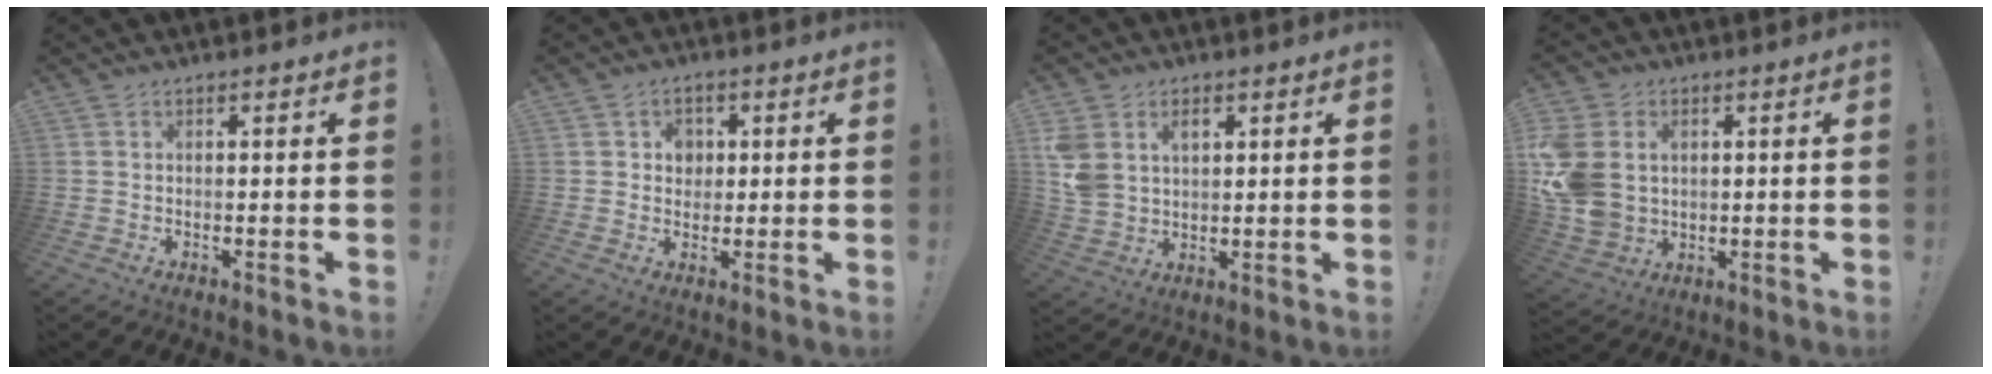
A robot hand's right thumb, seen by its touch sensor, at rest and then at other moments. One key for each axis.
{"total": 4.6, "fx": 1.0, "fy": 4.2, "fz": 1.6, "tx": -0.008, "ty": -0.004, "tz": 0.013}
{"total": 7.6, "fx": 3.3, "fy": 5.8, "fz": 3.6, "tx": -0.066, "ty": -0.014, "tz": 0.064}
{"total": 13.0, "fx": 2.3, "fy": 10.4, "fz": 7.4, "tx": -0.153, "ty": -0.009, "tz": 0.047}